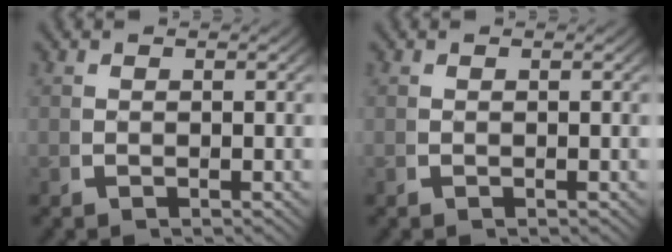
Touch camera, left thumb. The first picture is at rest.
{"total": 0.0}